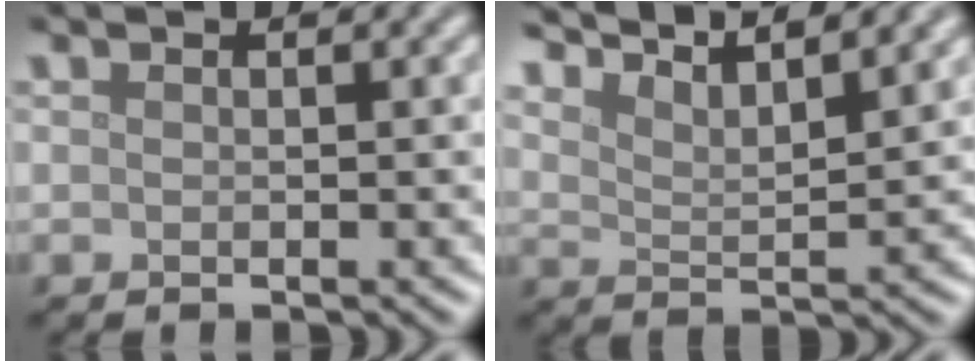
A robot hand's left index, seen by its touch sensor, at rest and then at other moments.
{"total": 7.5, "force": [6.6, 1.5, 3.2], "torque": [-0.045, 0.019, 0.076]}